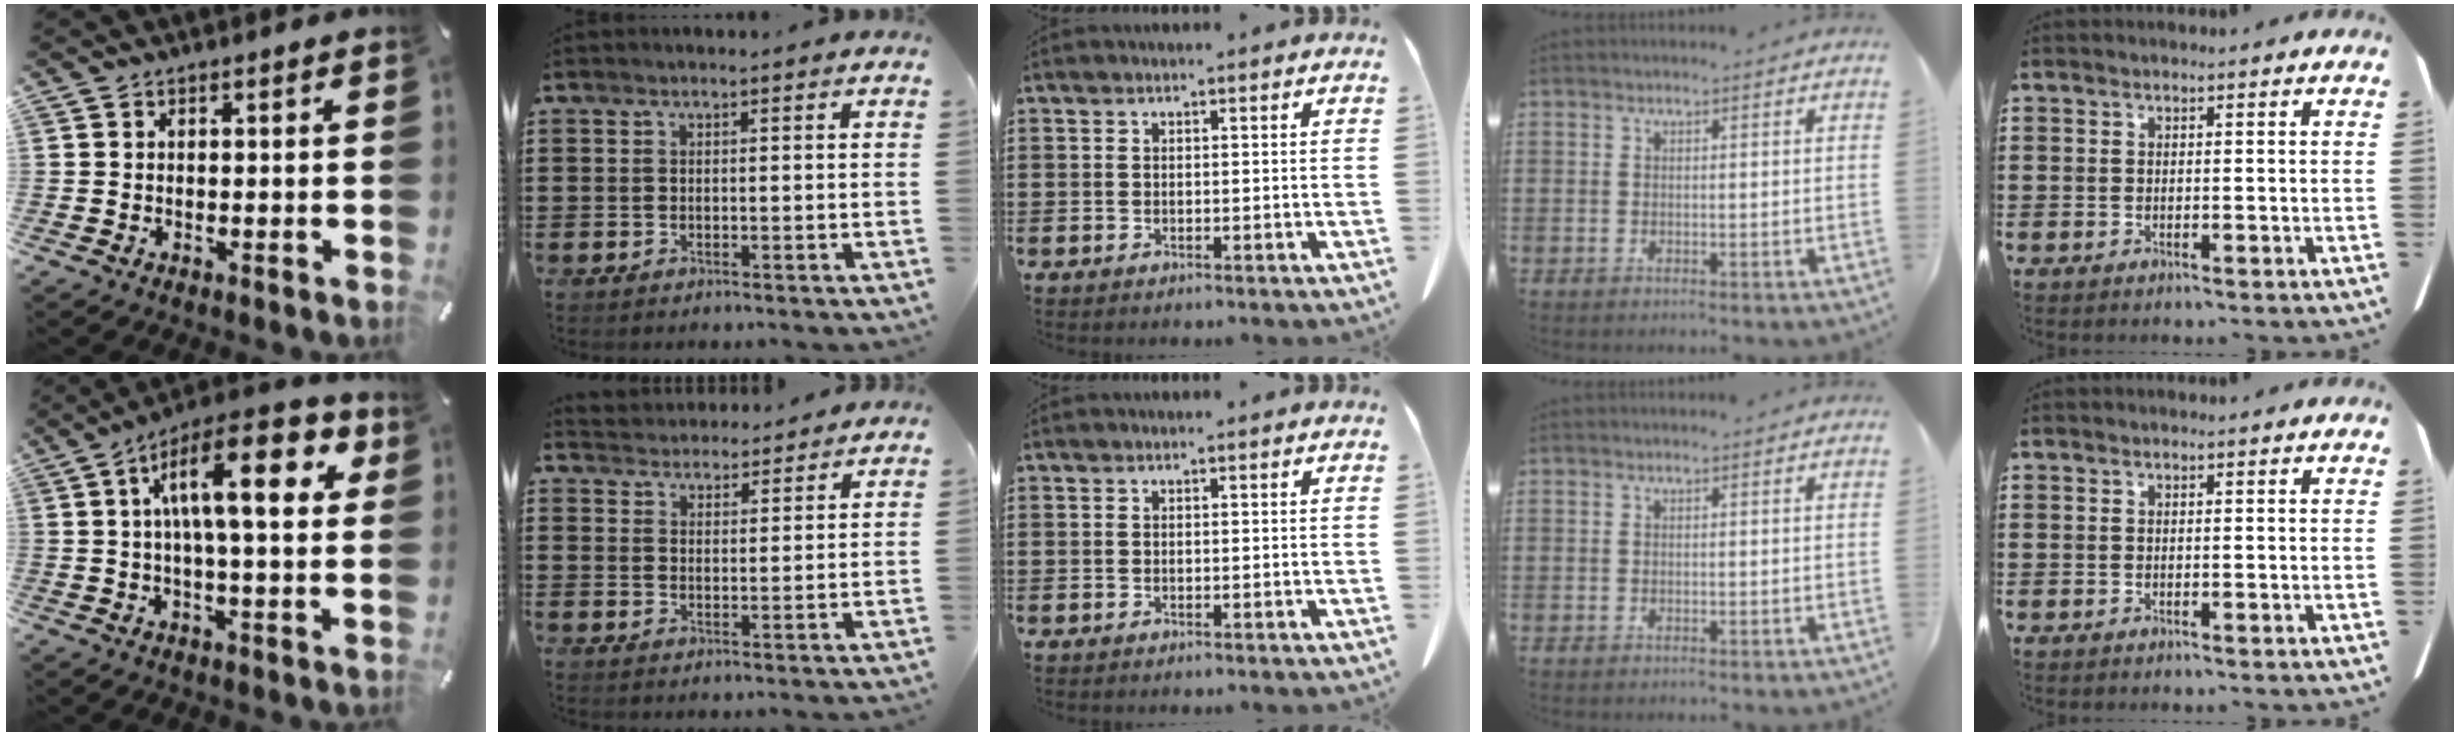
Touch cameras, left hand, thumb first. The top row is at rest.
{"thumb": {"total": 17.5, "force": [5.5, 5.3, 15.7], "torque": [-0.242, -0.016, 0.080]}, "index": {"total": 3.5, "force": [3.5, 0.4, -0.5], "torque": [-0.004, -0.014, 0.064]}}